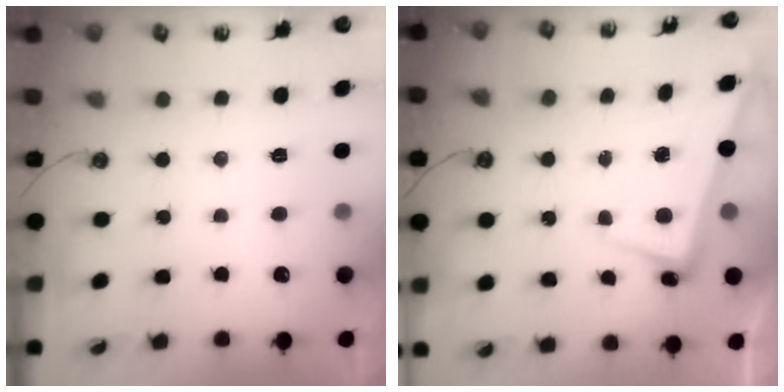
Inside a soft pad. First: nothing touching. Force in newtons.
{"total": 2.2, "press": 2.0, "slide": 0.8}